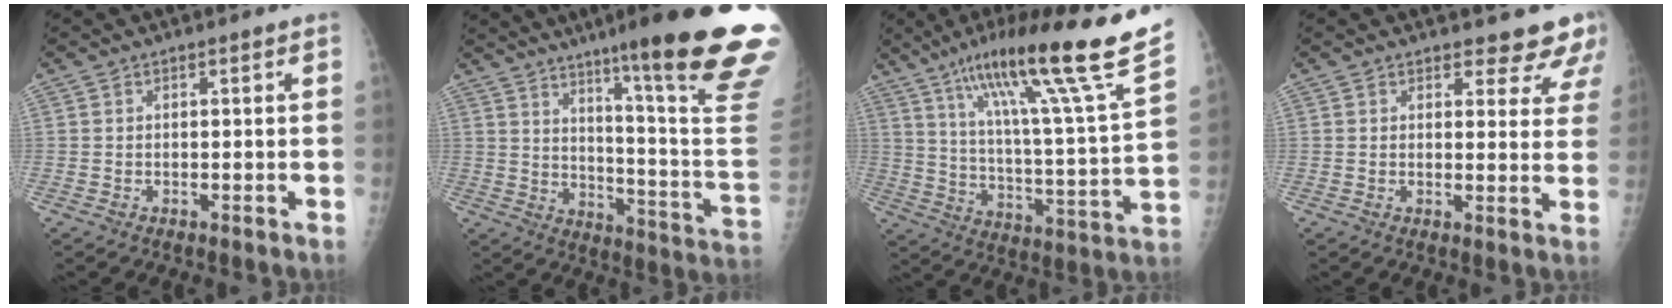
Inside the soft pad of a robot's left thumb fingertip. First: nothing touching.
{"total": 27.0, "force": [17.1, 0.9, 20.9], "torque": [-0.242, -0.104, 0.244]}
{"total": 25.6, "force": [17.3, 0.8, 18.9], "torque": [-0.281, -0.067, 0.273]}
{"total": 7.4, "force": [6.8, 2.5, 1.5], "torque": [0.022, -0.040, 0.057]}